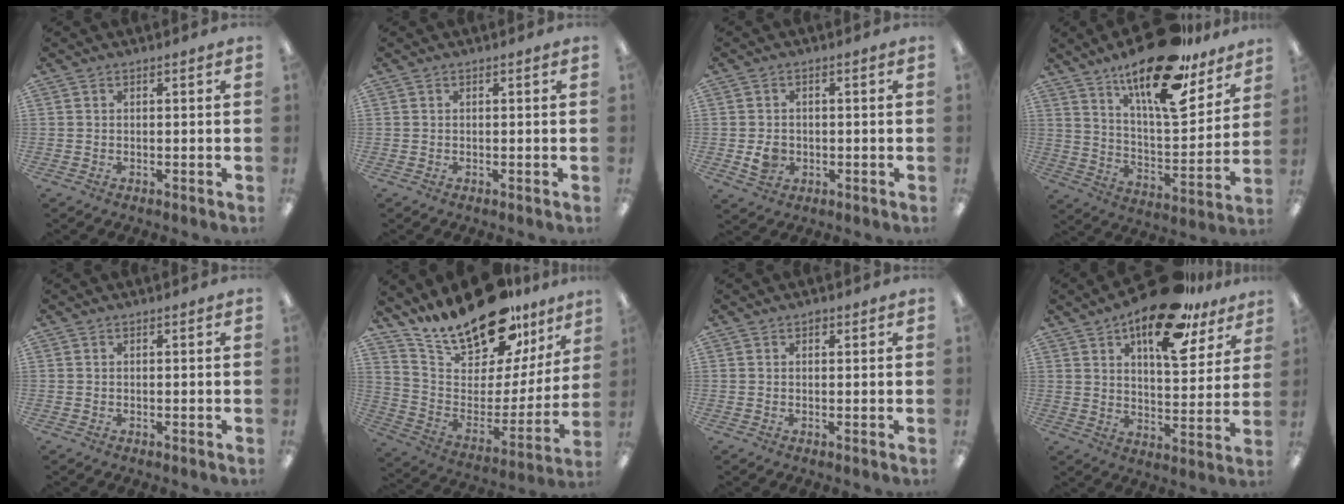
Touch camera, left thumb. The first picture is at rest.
{"total": 0.0}
{"total": 3.9, "force": [-0.6, 3.4, 1.8], "torque": [-0.022, -0.003, -0.014]}
{"total": 21.0, "force": [15.4, 6.7, 12.6], "torque": [-0.199, -0.104, 0.259]}
{"total": 0.0}
{"total": 21.3, "force": [18.2, 7.3, 8.1], "torque": [-0.148, -0.135, 0.321]}
{"total": 1.0, "force": [0.7, 0.6, 0.5], "torque": [-0.003, -0.001, 0.010]}
{"total": 20.1, "force": [13.5, 8.0, 12.5], "torque": [-0.180, -0.075, 0.219]}